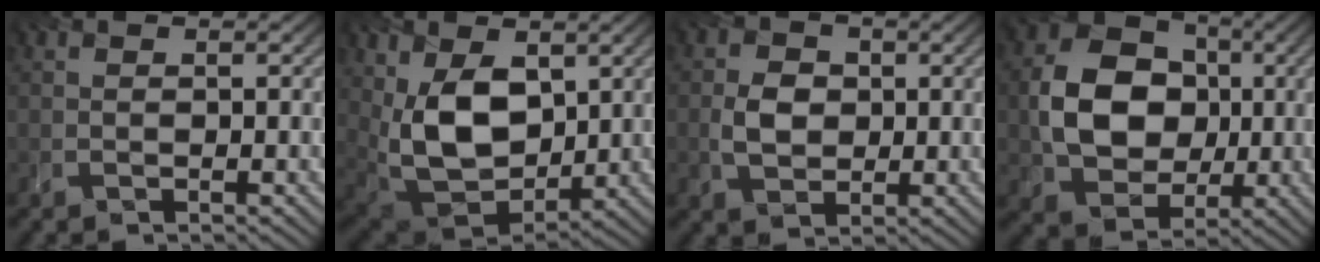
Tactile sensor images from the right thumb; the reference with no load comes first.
{"total": 11.6, "force": [2.4, 7.4, 8.5], "torque": [-0.204, -0.010, 0.049]}
{"total": 3.9, "force": [0.1, 3.1, 2.3], "torque": [-0.052, 0.000, -0.005]}
{"total": 11.0, "force": [0.2, 8.8, 6.5], "torque": [-0.150, 0.006, 0.002]}